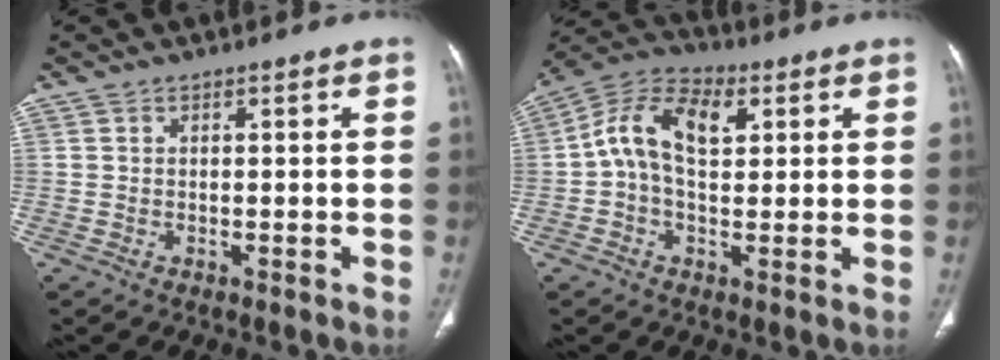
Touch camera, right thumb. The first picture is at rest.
{"total": 11.7, "force": [2.4, 7.1, 9.0], "torque": [-0.152, 0.023, 0.035]}